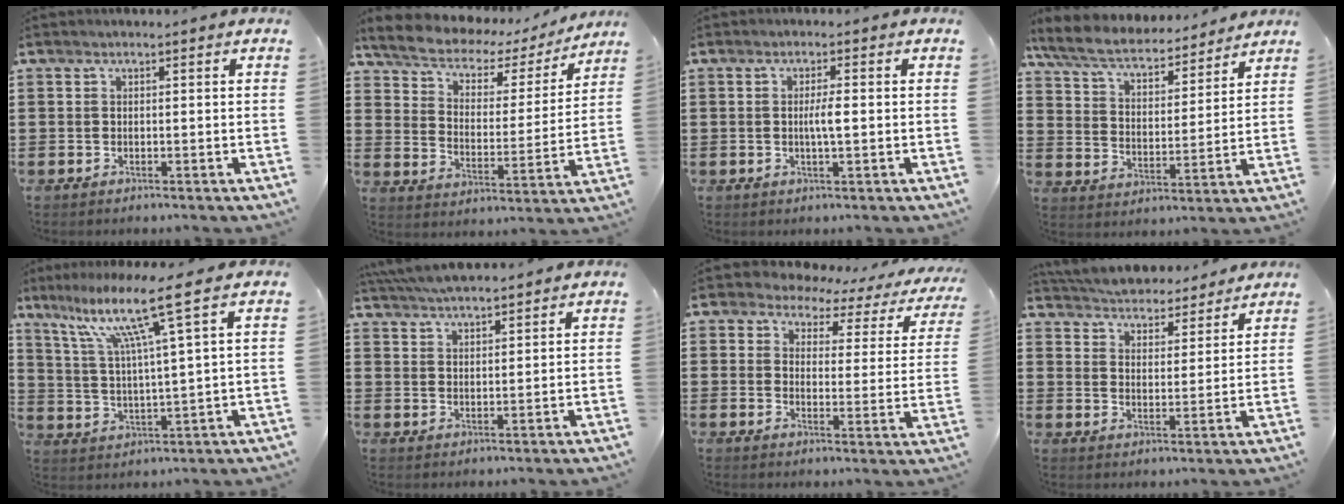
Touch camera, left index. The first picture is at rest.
{"total": 4.8, "force": [4.2, 2.0, 1.4], "torque": [-0.054, -0.027, 0.064]}
{"total": 2.8, "force": [-0.1, 0.4, 2.8], "torque": [-0.052, -0.002, -0.004]}
{"total": 6.9, "force": [6.1, 1.4, 2.8], "torque": [-0.080, -0.034, 0.105]}
{"total": 11.3, "force": [6.7, 0.0, 9.1], "torque": [-0.193, -0.019, 0.107]}
{"total": 4.9, "force": [4.7, 0.2, 1.2], "torque": [-0.039, -0.013, 0.088]}
{"total": 3.9, "force": [3.1, 2.1, 1.1], "torque": [-0.036, -0.017, 0.047]}
{"total": 4.7, "force": [4.7, 0.4, -0.1], "torque": [-0.026, -0.033, 0.079]}